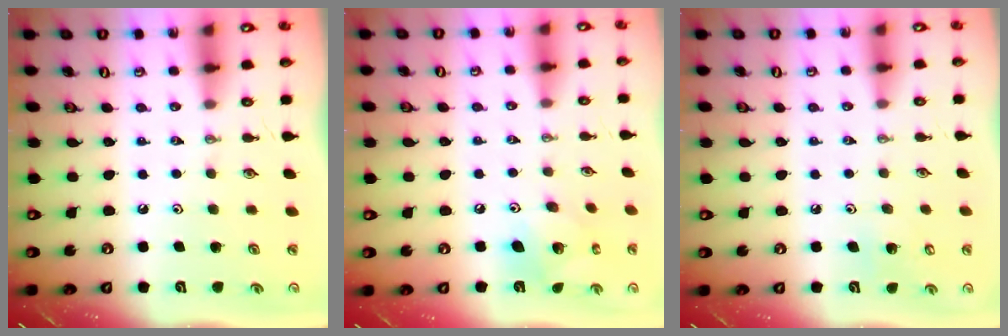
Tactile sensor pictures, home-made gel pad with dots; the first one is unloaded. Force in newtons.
{"total": 10.6, "press": 10.5, "slide": 0.9}
{"total": 5.2, "press": 5.2, "slide": 0.3}